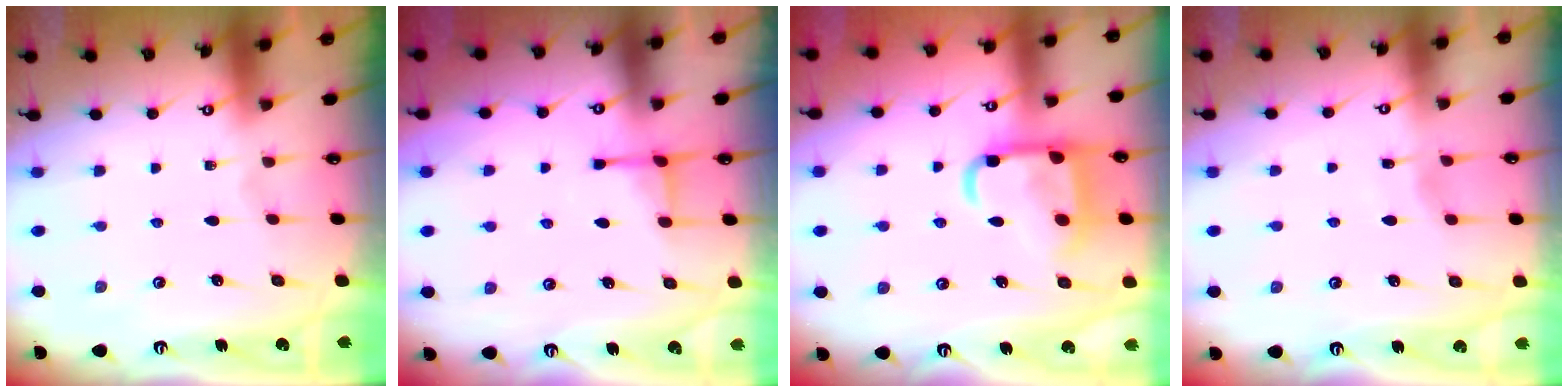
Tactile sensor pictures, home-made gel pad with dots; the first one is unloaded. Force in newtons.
{"total": 2.6, "press": 2.5, "slide": 0.8}
{"total": 14.5, "press": 14.5, "slide": 1.4}
{"total": 2.2, "press": 2.2, "slide": 0.2}